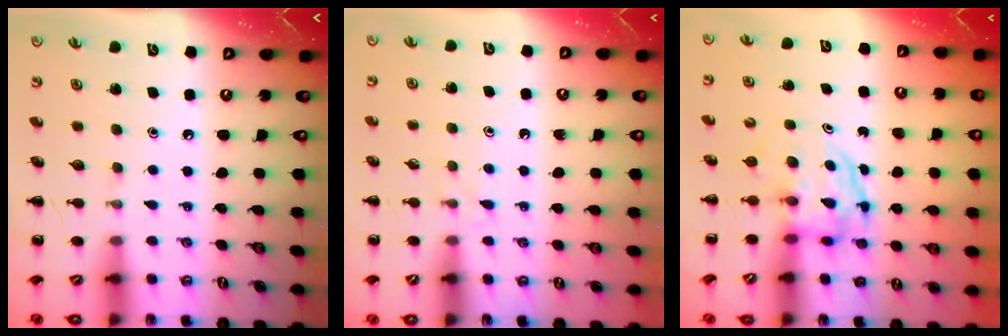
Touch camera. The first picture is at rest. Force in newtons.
{"total": 3.7, "press": 3.4, "slide": 1.4}
{"total": 3.7, "press": 3.7, "slide": 0.3}